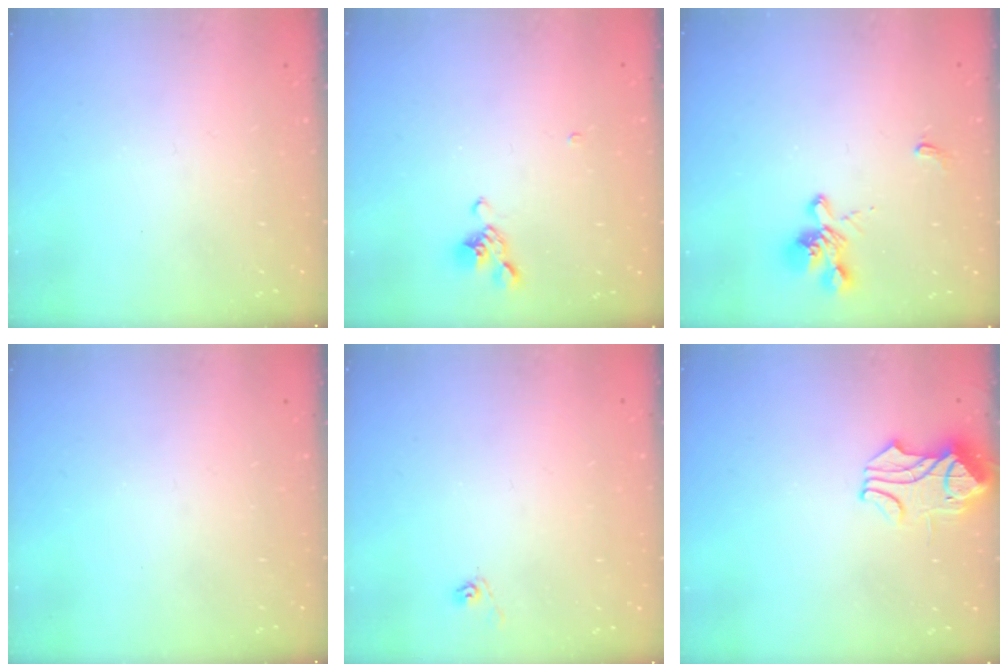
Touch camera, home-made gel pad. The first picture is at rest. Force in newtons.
{"total": 1.8, "press": 1.5, "slide": 1.0}
{"total": 1.5, "press": 1.0, "slide": 1.2}
{"total": 0.0}
{"total": 4.9, "press": 4.9, "slide": 0.3}
{"total": 1.5, "press": 1.1, "slide": 1.0}